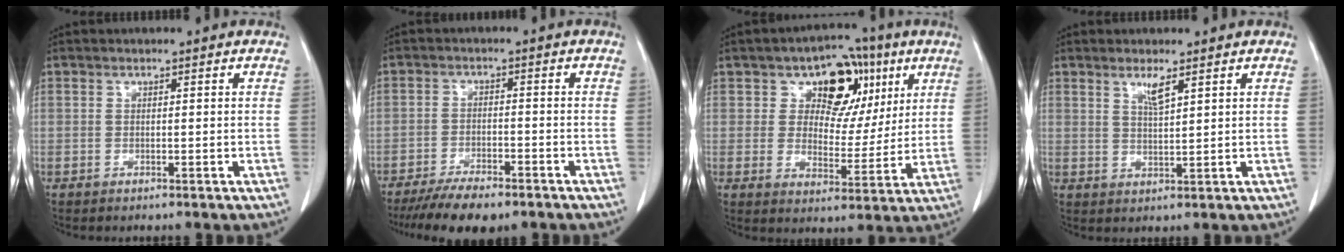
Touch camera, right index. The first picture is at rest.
{"total": 8.2, "force": [-6.5, 2.4, 4.4], "torque": [-0.070, -0.013, -0.105]}
{"total": 10.6, "force": [4.7, 7.1, 6.3], "torque": [-0.072, 0.023, 0.073]}
{"total": 2.9, "force": [1.8, 0.1, 2.2], "torque": [-0.046, -0.004, 0.037]}